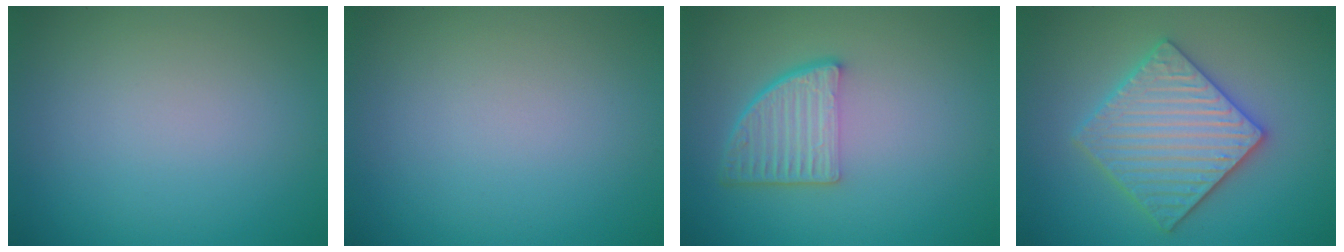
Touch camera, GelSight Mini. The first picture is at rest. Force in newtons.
{"total": 0.0}
{"total": 4.7, "press": 3.4, "slide": 3.3}
{"total": 5.9, "press": 5.8, "slide": 1.1}